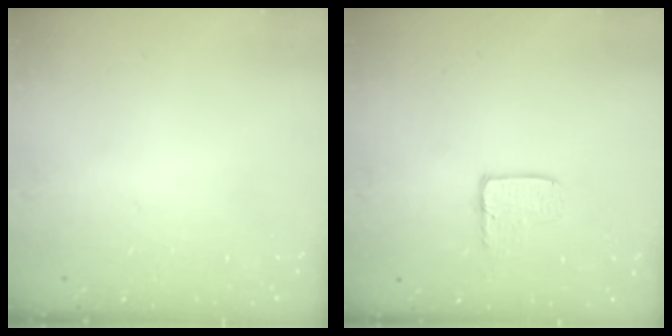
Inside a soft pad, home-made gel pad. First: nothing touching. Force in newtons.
{"total": 3.9, "press": 3.9, "slide": 0.4}